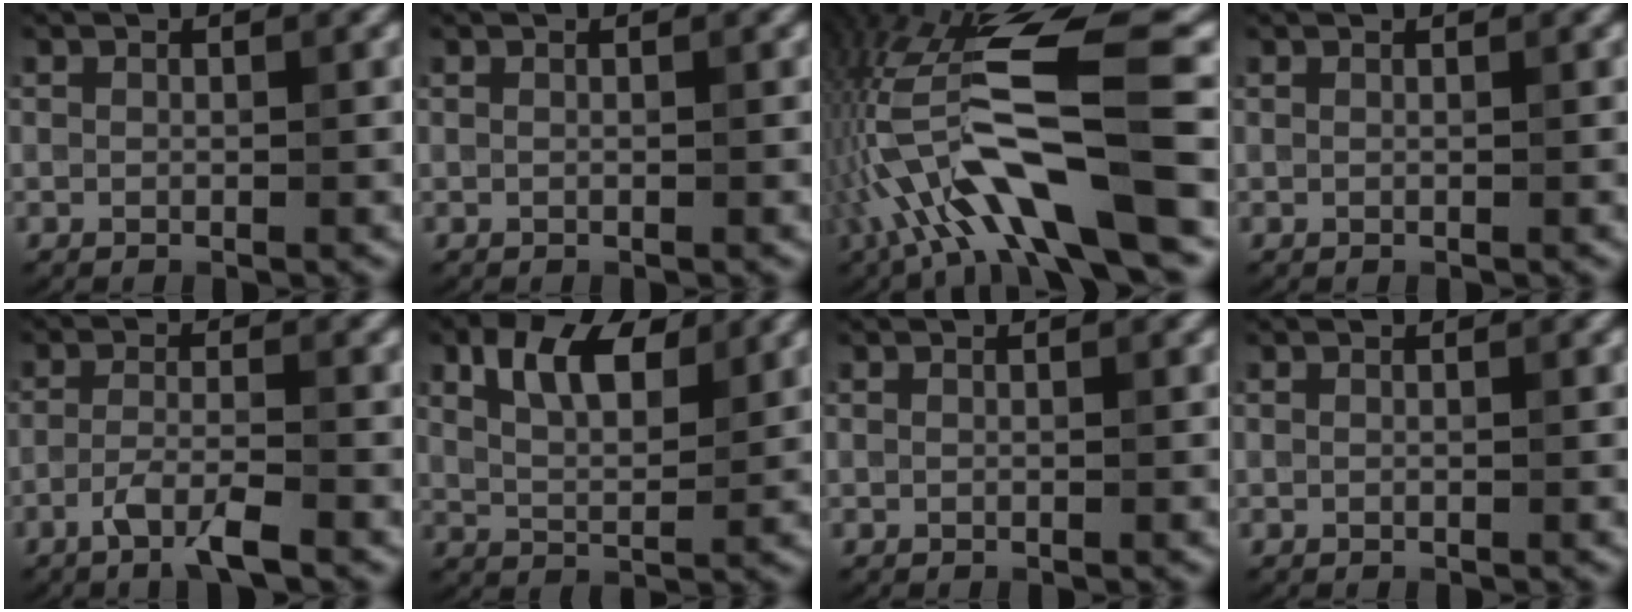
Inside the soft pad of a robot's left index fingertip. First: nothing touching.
{"total": 0.0}
{"total": 12.0, "force": [-4.2, 2.7, 10.9], "torque": [-0.200, 0.016, -0.072]}
{"total": 0.0}
{"total": 3.3, "force": [-2.1, 0.4, 2.5], "torque": [-0.051, 0.004, -0.049]}
{"total": 5.6, "force": [2.7, 2.7, 4.1], "torque": [-0.074, 0.005, 0.046]}
{"total": 0.0}
{"total": 0.0}